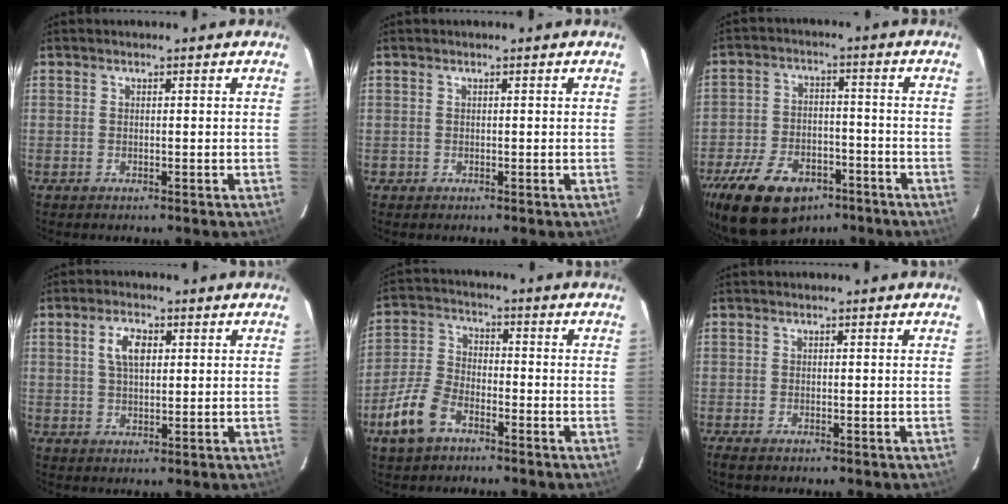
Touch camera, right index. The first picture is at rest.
{"total": 0.9, "force": [-0.2, 0.9, -0.1], "torque": [0.001, 0.004, -0.001]}
{"total": 19.1, "force": [-11.9, 11.2, 9.9], "torque": [-0.228, -0.005, -0.183]}
{"total": 4.9, "force": [1.6, 2.6, 3.8], "torque": [-0.070, 0.009, 0.032]}
{"total": 9.6, "force": [-5.7, 5.2, 5.7], "torque": [-0.136, 0.007, -0.113]}
{"total": 2.0, "force": [-1.5, 0.7, 1.1], "torque": [-0.024, -0.009, -0.026]}